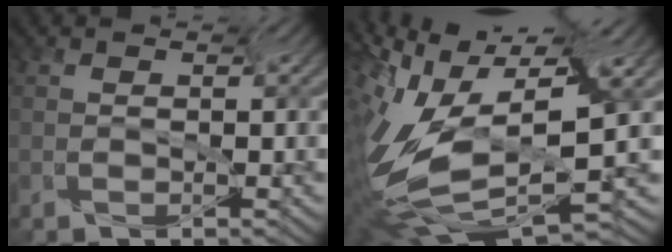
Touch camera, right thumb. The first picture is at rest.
{"total": 12.5, "force": [-1.6, 5.6, 11.1], "torque": [-0.252, -0.016, -0.010]}